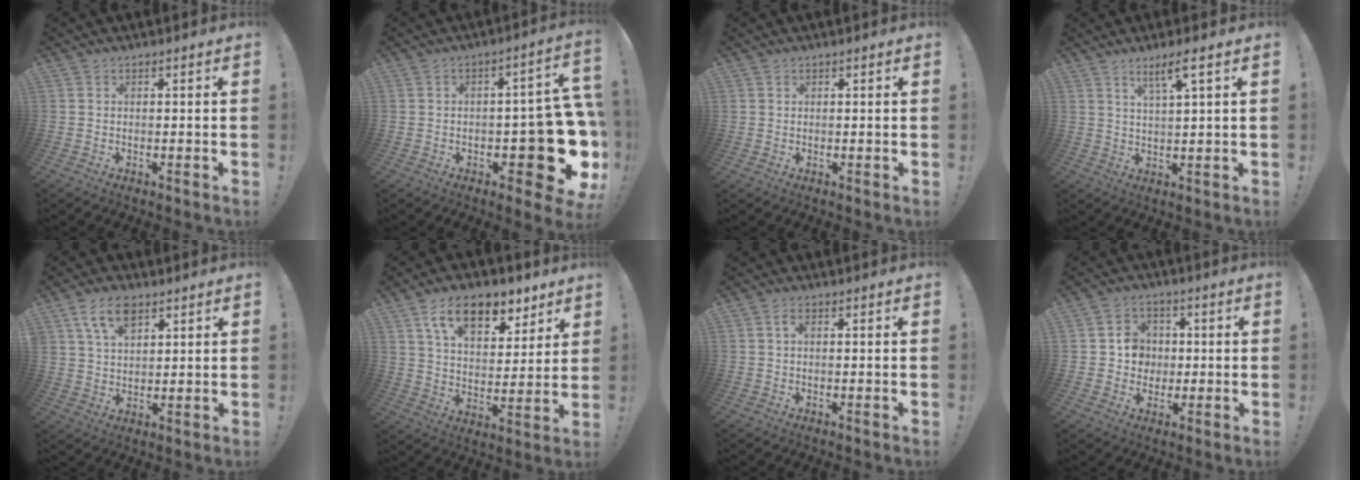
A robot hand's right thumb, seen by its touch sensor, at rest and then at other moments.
{"total": 17.5, "force": [-5.5, 7.0, 15.1], "torque": [-0.169, 0.025, -0.080]}
{"total": 1.4, "force": [0.8, 1.1, 0.0], "torque": [0.001, -0.005, 0.015]}
{"total": 5.6, "force": [3.4, 0.0, 4.5], "torque": [-0.080, -0.012, 0.052]}
{"total": 9.5, "force": [5.6, 5.3, 5.5], "torque": [-0.105, -0.008, 0.108]}
{"total": 15.1, "force": [9.2, 8.0, 9.0], "torque": [-0.140, -0.040, 0.162]}
{"total": 1.8, "force": [0.5, 0.9, 1.5], "torque": [-0.028, 0.004, 0.007]}
{"total": 7.8, "force": [0.6, 7.5, 2.4], "torque": [-0.038, 0.004, 0.019]}